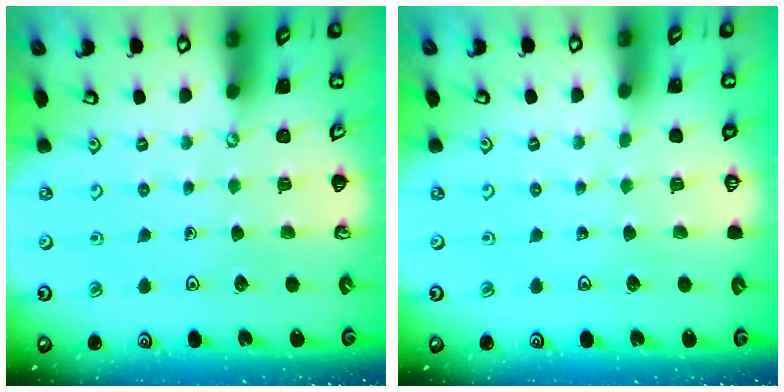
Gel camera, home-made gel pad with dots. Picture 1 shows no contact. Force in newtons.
{"total": 0.0}